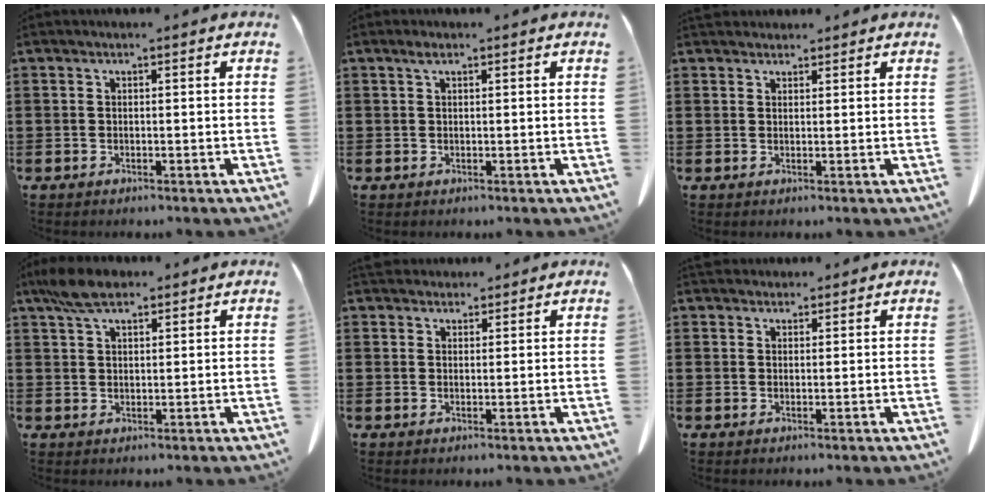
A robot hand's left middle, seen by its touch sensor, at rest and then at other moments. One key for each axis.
{"total": 1.0, "fx": 0.5, "fy": 0.4, "fz": 0.8, "tx": -0.019, "ty": 0.002, "tz": 0.010}
{"total": 1.8, "fx": 1.8, "fy": 0.5, "fz": 0.0, "tx": -0.007, "ty": -0.002, "tz": 0.037}
{"total": 5.6, "fx": 4.0, "fy": 2.0, "fz": 3.4, "tx": -0.078, "ty": 0.002, "tz": 0.076}
{"total": 2.6, "fx": 2.4, "fy": 0.8, "fz": 0.2, "tx": -0.012, "ty": -0.002, "tz": 0.048}
{"total": 2.2, "fx": 2.1, "fy": 0.7, "fz": 0.1, "tx": -0.007, "ty": -0.002, "tz": 0.042}